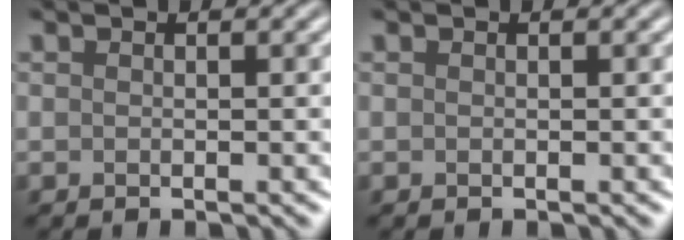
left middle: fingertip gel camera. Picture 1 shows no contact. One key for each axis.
{"total": 0.0}